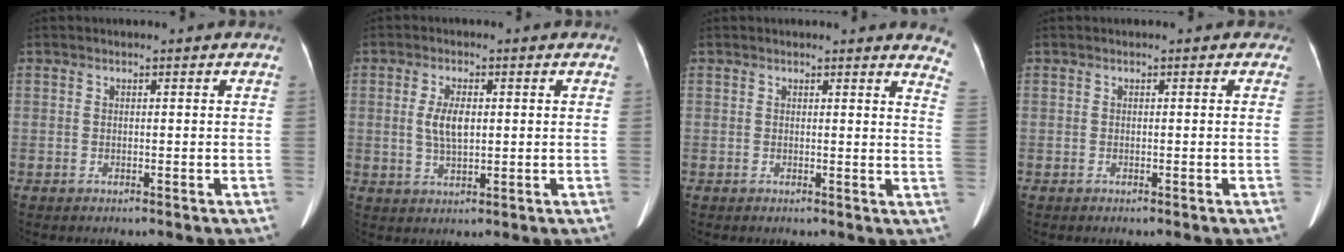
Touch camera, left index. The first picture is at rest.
{"total": 4.5, "force": [0.5, 1.8, 4.1], "torque": [-0.090, 0.005, 0.014]}
{"total": 5.4, "force": [5.2, 0.2, 1.3], "torque": [-0.010, -0.040, 0.022]}
{"total": 0.0}